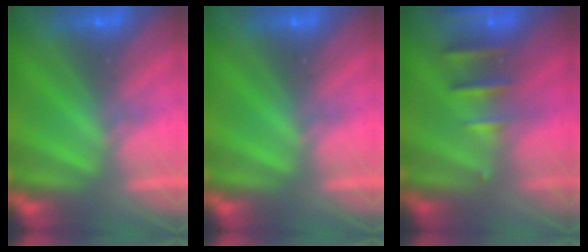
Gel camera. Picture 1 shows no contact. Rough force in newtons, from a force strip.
{"total": 0.0}
{"total": 2.4}